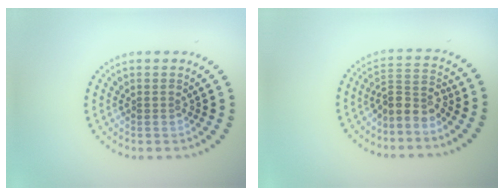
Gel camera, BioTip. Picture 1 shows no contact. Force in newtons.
{"total": 2.9, "press": 2.3, "slide": 1.6}